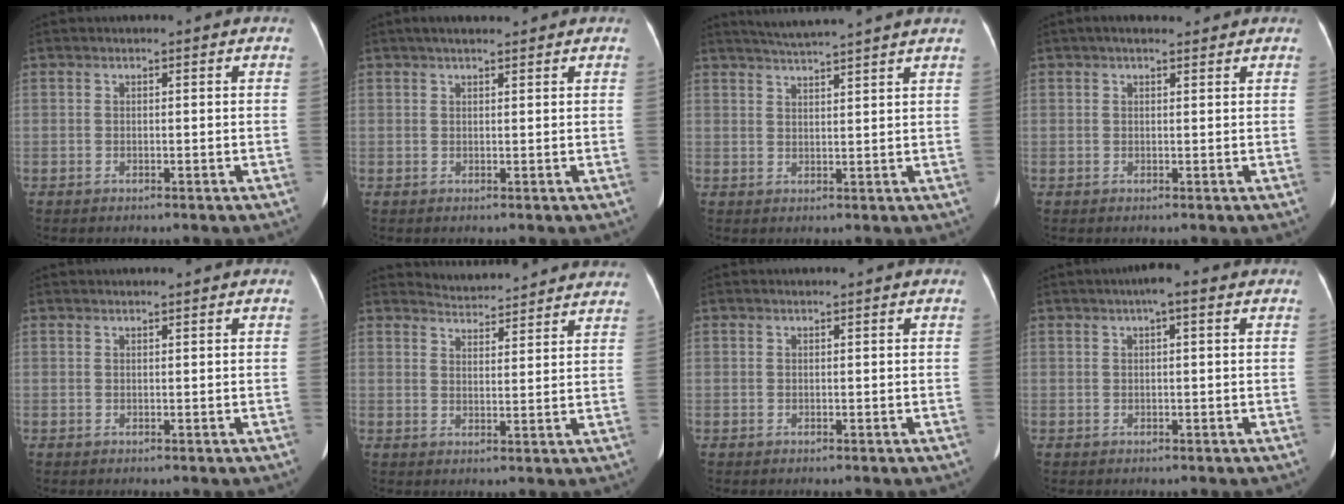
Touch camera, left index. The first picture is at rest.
{"total": 2.7, "force": [1.9, 0.7, 1.7], "torque": [-0.025, 0.021, 0.031]}
{"total": 8.2, "force": [7.5, -1.3, 3.2], "torque": [-0.056, 0.021, 0.105]}
{"total": 2.4, "force": [1.5, 0.9, 1.6], "torque": [-0.025, 0.021, 0.023]}
{"total": 0.5, "force": [0.4, -0.1, 0.3], "torque": [-0.004, 0.018, 0.012]}
{"total": 10.5, "force": [10.4, 1.2, 1.3], "torque": [-0.013, 0.010, 0.124]}
{"total": 0.6, "force": [0.6, 0.0, 0.1], "torque": [-0.005, 0.009, 0.013]}
{"total": 2.5, "force": [0.7, 0.4, 2.4], "torque": [-0.038, 0.014, 0.005]}